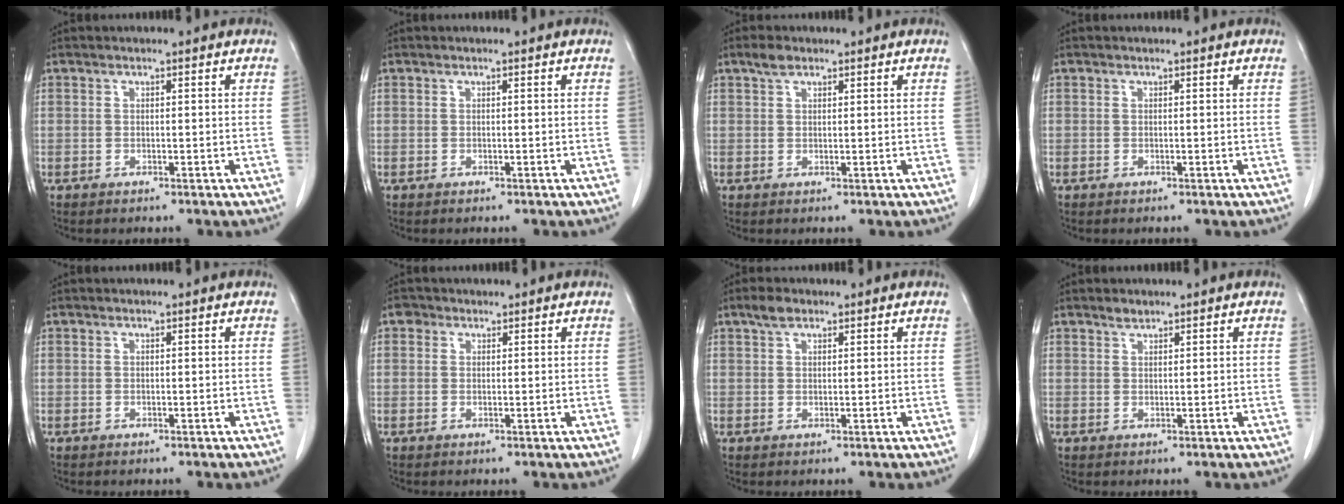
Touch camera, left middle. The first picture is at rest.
{"total": 0.0}
{"total": 1.9, "force": [1.4, 0.9, 1.0], "torque": [-0.024, 0.006, 0.025]}
{"total": 0.0}
{"total": 0.0}
{"total": 1.4, "force": [0.7, 1.1, 0.2], "torque": [0.000, 0.005, 0.008]}
{"total": 2.2, "force": [1.6, 1.0, 1.2], "torque": [-0.028, 0.007, 0.029]}
{"total": 1.1, "force": [1.0, 0.4, 0.2], "torque": [-0.008, -0.002, 0.018]}